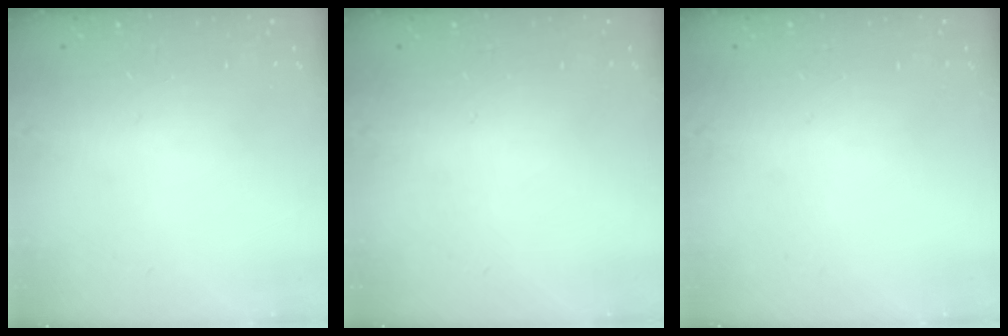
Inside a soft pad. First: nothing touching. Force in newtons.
{"total": 0.0}
{"total": 0.0}